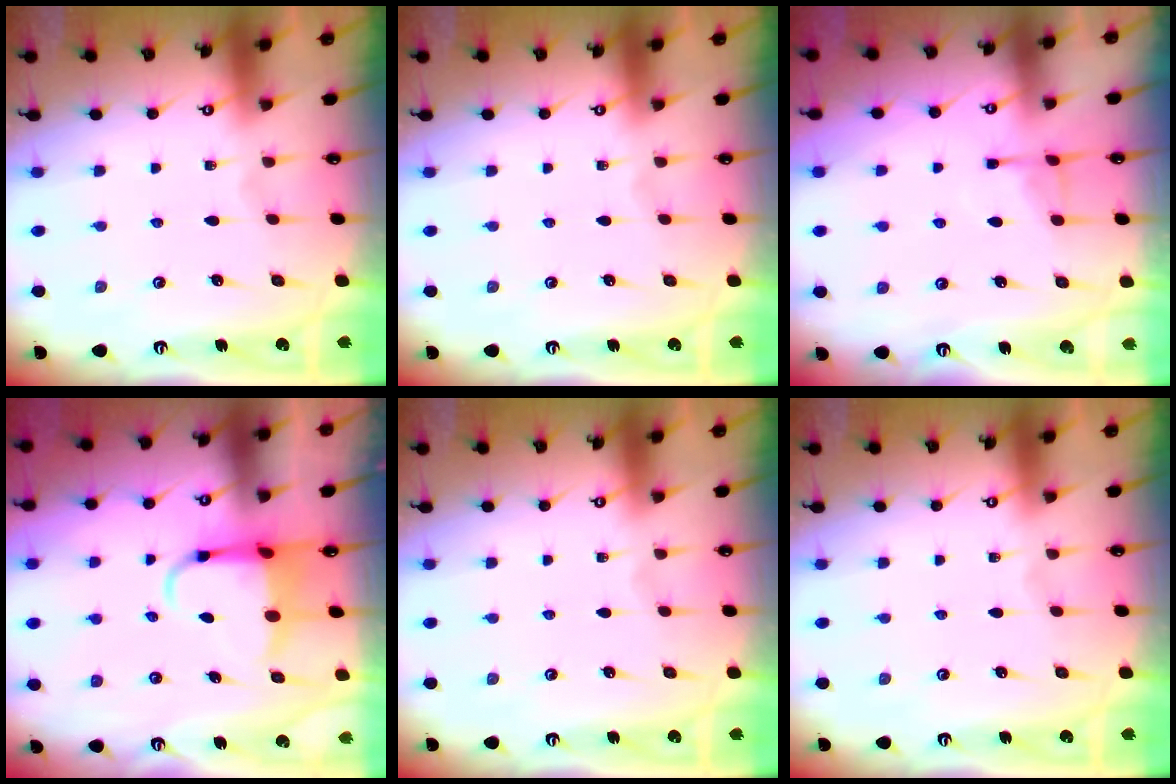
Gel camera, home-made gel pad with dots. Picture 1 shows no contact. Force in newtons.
{"total": 0.0}
{"total": 5.1, "press": 5.1, "slide": 0.9}
{"total": 5.9, "press": 5.7, "slide": 1.4}
{"total": 0.0}
{"total": 0.0}